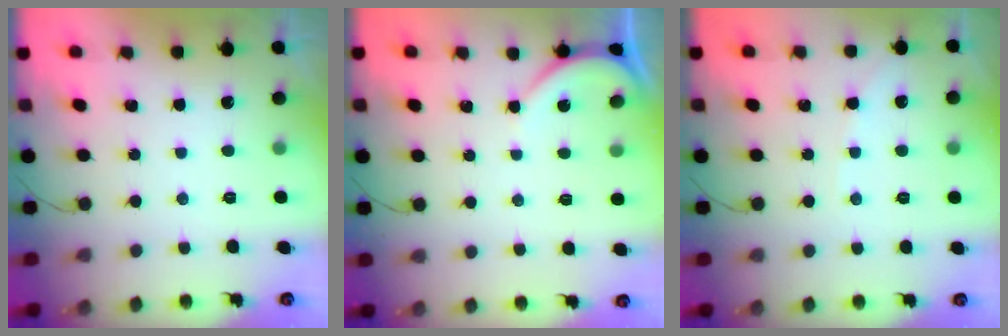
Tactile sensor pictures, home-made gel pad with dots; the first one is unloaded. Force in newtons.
{"total": 3.9, "press": 3.9, "slide": 0.3}
{"total": 2.5, "press": 2.4, "slide": 0.5}